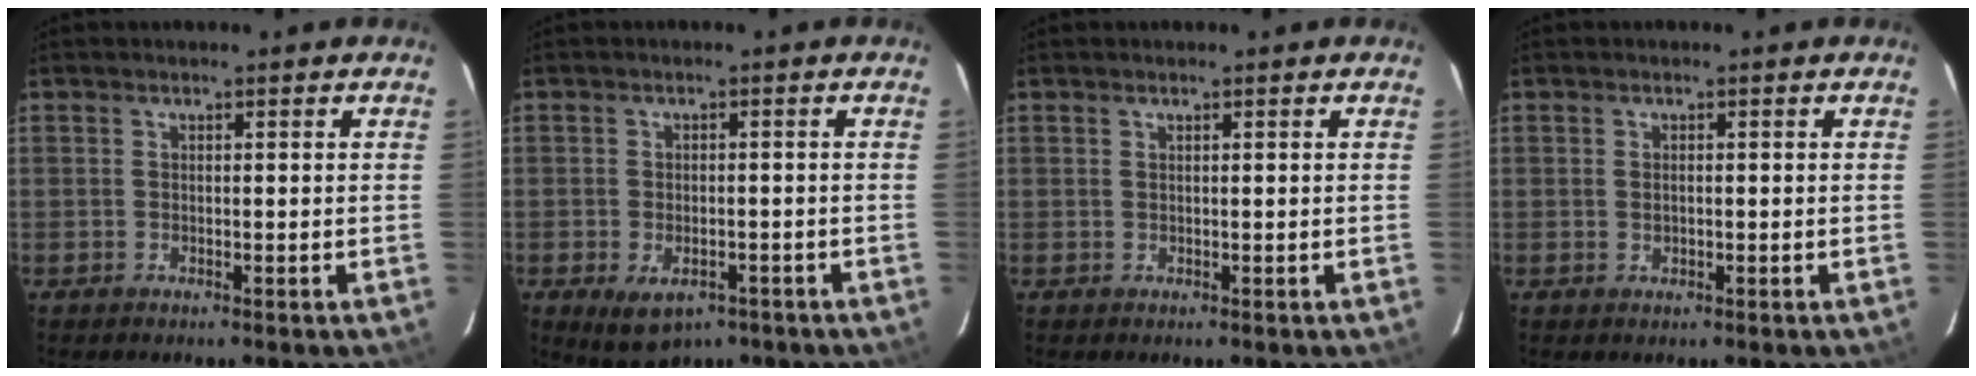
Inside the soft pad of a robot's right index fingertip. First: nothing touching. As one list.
[{"total": 7.5, "force": [-4.1, 4.5, 4.3], "torque": [-0.082, -0.018, -0.056]}, {"total": 0.0}, {"total": 0.8, "force": [0.0, 0.7, 0.4], "torque": [-0.007, 0.000, 0.001]}]